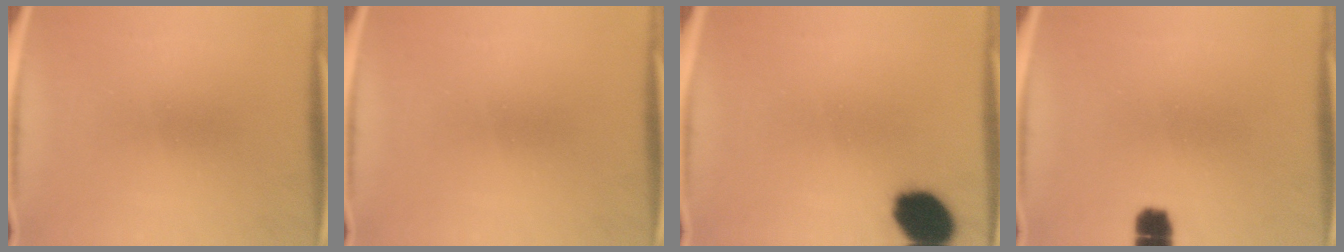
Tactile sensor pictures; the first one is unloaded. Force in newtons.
{"total": 0.0}
{"total": 12.0}
{"total": 3.4}